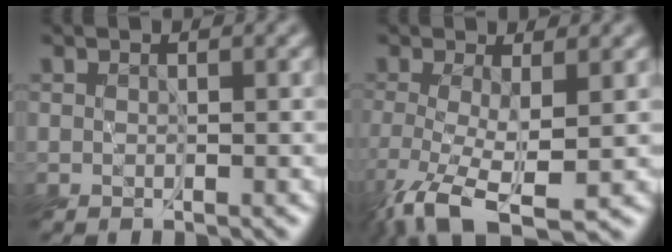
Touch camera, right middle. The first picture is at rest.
{"total": 5.3, "force": [-2.5, 1.1, 4.6], "torque": [-0.100, -0.021, -0.048]}